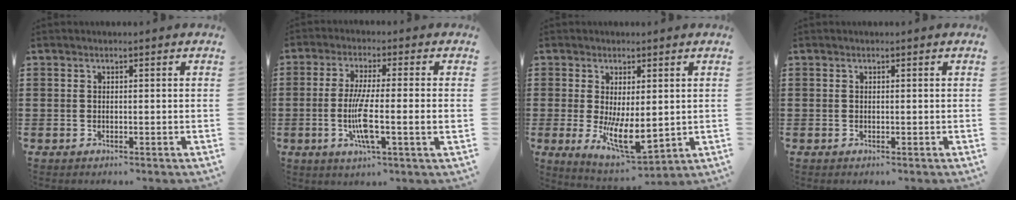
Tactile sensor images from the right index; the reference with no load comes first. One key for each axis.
{"total": 8.4, "fx": -1.5, "fy": 0.8, "fz": 8.2, "tx": -0.167, "ty": -0.019, "tz": -0.033}
{"total": 7.7, "fx": -0.5, "fy": 3.3, "fz": 6.9, "tx": -0.125, "ty": -0.013, "tz": -0.006}
{"total": 0.0}